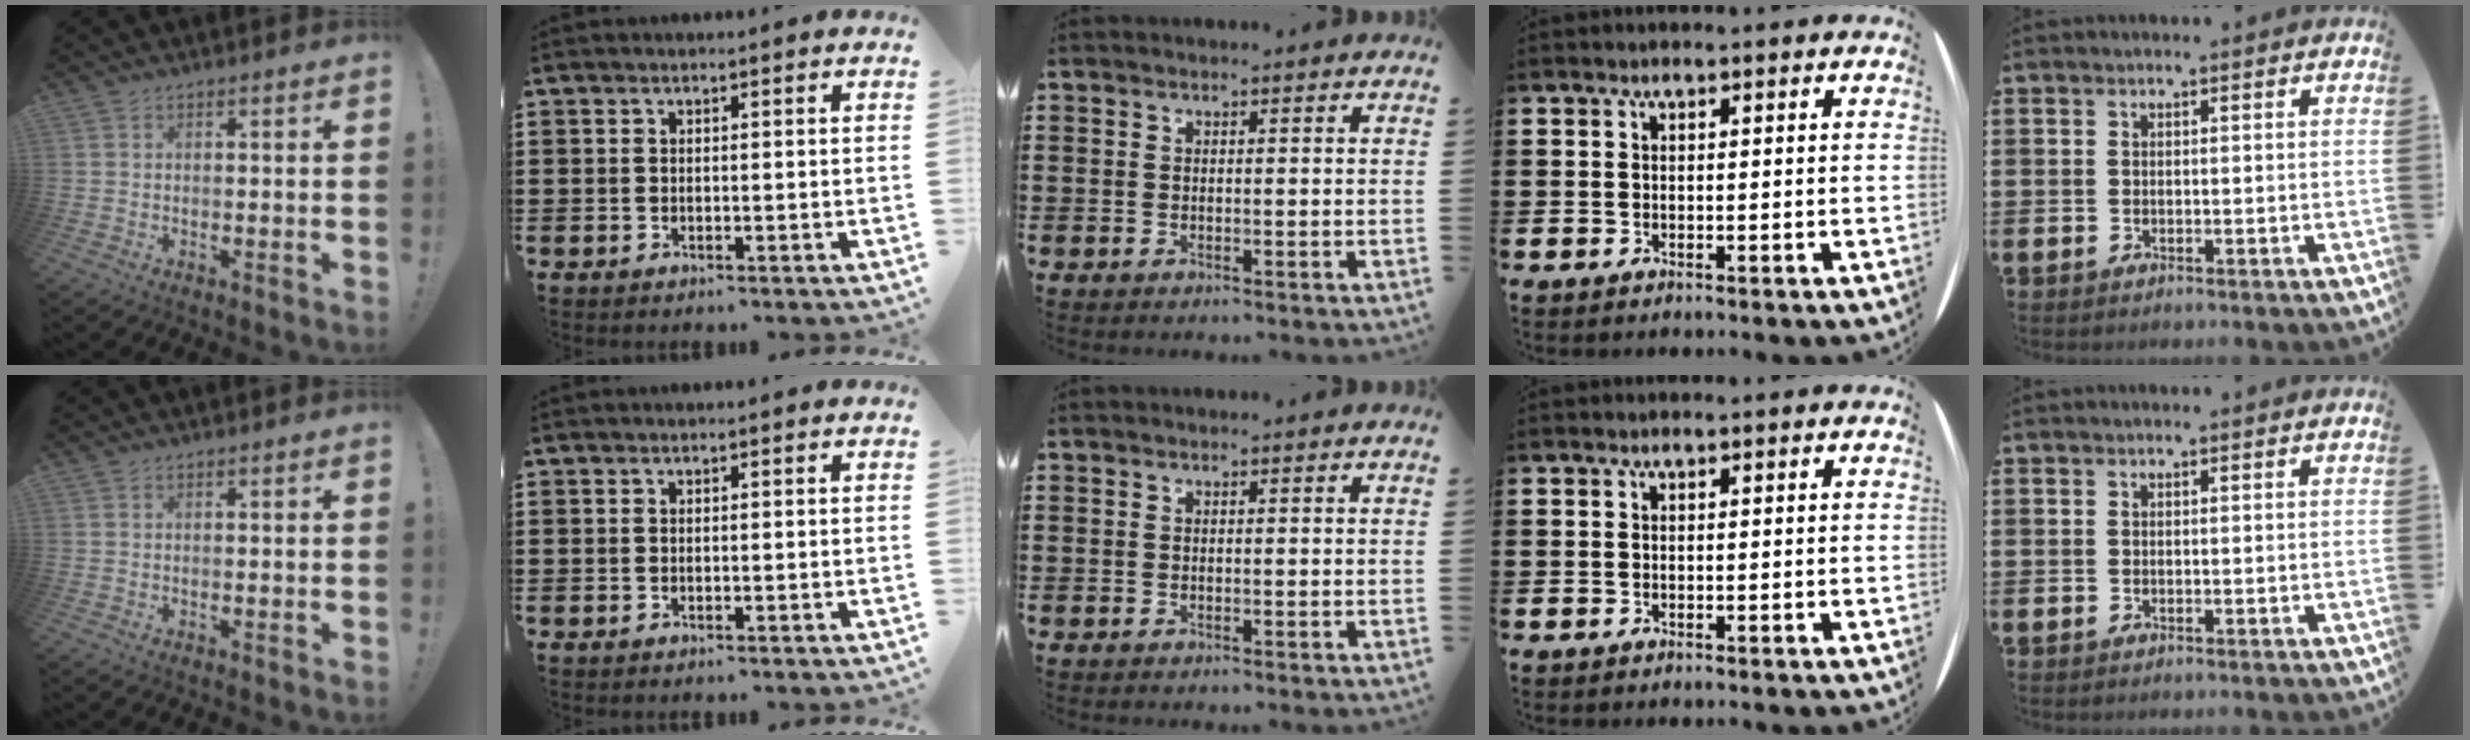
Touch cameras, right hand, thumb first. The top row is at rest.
{}